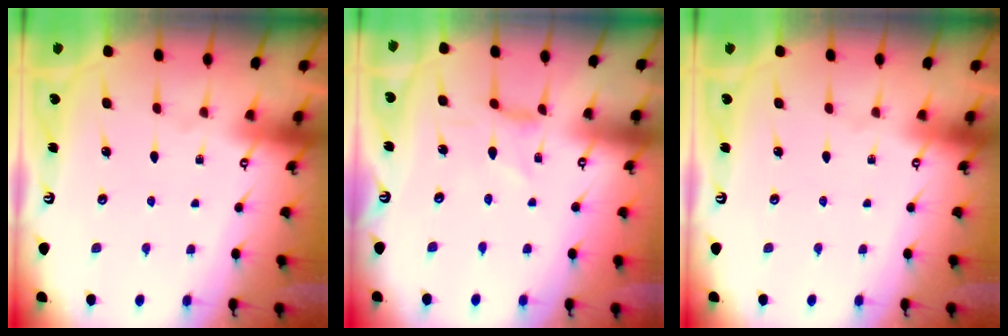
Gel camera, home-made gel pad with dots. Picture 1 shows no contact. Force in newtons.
{"total": 0.0}
{"total": 0.0}